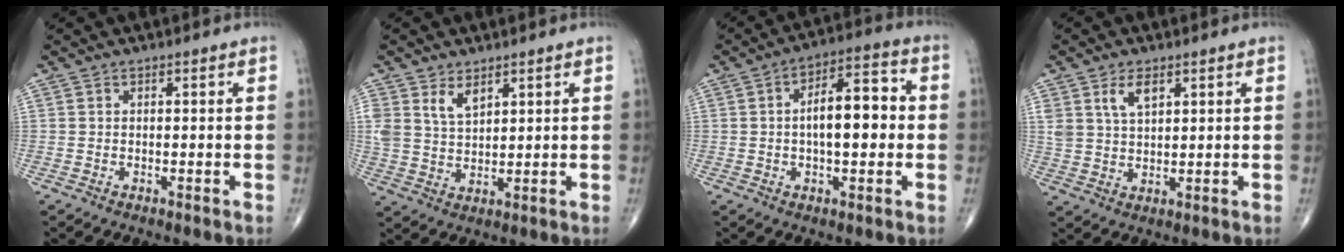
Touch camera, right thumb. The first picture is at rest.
{"total": 5.2, "force": [3.1, 2.9, 3.0], "torque": [-0.042, -0.018, 0.066]}
{"total": 11.6, "force": [0.1, 5.1, 10.4], "torque": [-0.145, 0.027, -0.003]}
{"total": 5.0, "force": [2.7, 2.7, 3.4], "torque": [-0.053, -0.012, 0.054]}